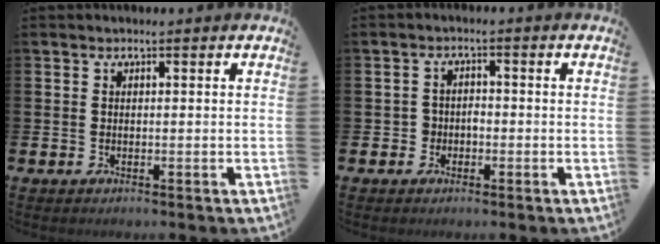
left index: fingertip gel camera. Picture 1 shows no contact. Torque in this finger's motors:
{"motor_torque": [0.00, 0.24, -0.03, 0.00]}